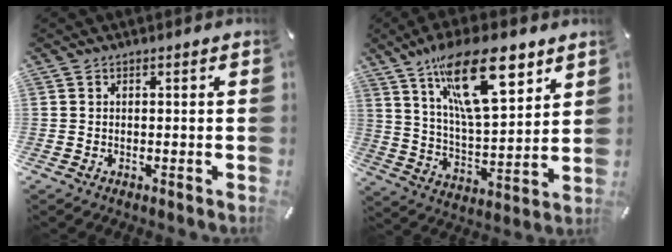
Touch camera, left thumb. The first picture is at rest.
{"total": 21.3, "force": [11.8, 8.9, 15.4], "torque": [-0.272, -0.040, 0.193]}